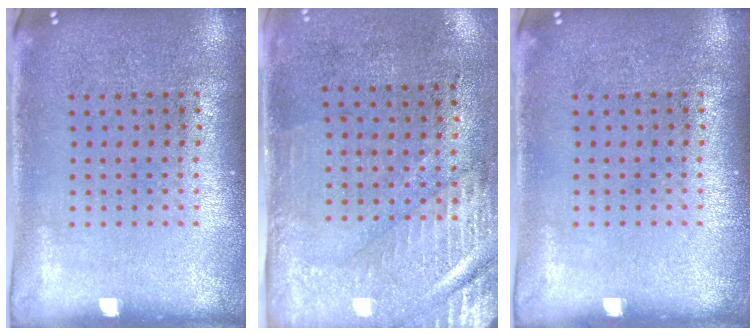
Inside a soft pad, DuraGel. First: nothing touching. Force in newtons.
{"total": 3.0, "press": 2.5, "slide": 1.5}
{"total": 0.0}